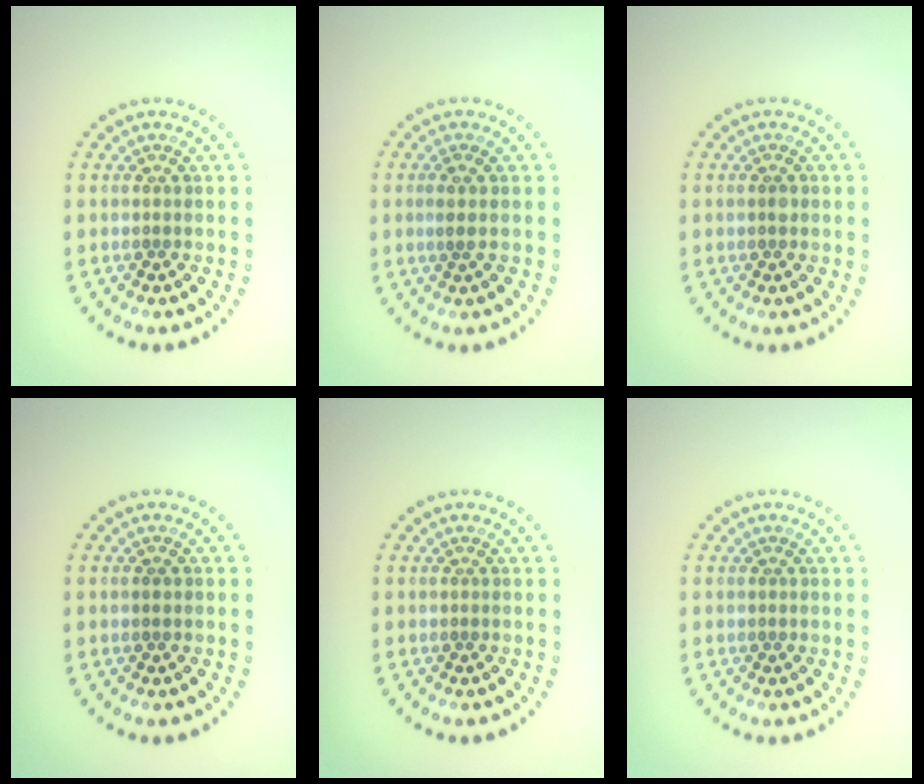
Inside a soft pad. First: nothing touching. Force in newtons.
{"total": 0.6, "press": 0.4, "slide": 0.5}
{"total": 0.6, "press": 0.6, "slide": 0.2}
{"total": 0.7, "press": 0.6, "slide": 0.1}
{"total": 0.0}
{"total": 0.0}